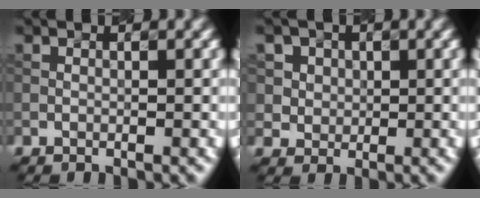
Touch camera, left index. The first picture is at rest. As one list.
[{"total": 5.1, "force": [2.7, 4.1, 1.3], "torque": [-0.037, 0.009, 0.046]}]